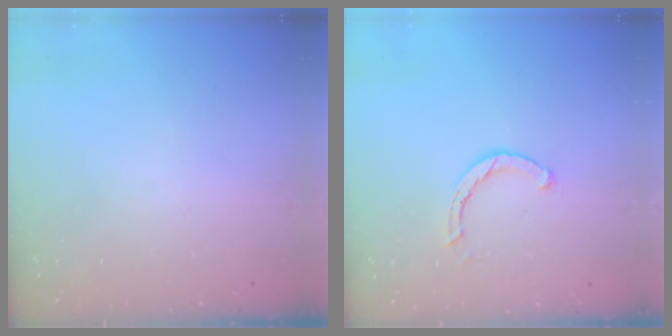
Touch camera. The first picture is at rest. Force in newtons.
{"total": 2.4, "press": 2.4, "slide": 0.1}